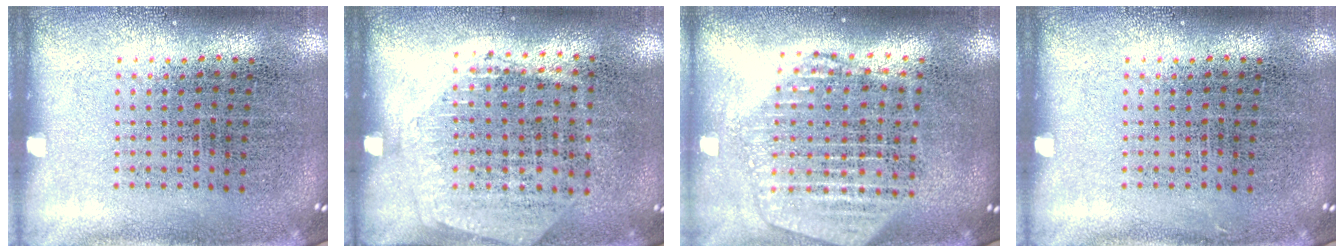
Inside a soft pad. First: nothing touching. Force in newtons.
{"total": 1.4, "press": 1.2, "slide": 0.6}
{"total": 2.3, "press": 2.0, "slide": 1.1}
{"total": 0.0}